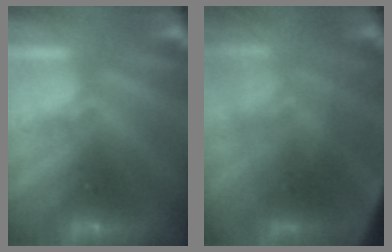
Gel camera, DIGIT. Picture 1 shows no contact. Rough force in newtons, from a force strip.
{"total": 4.9}